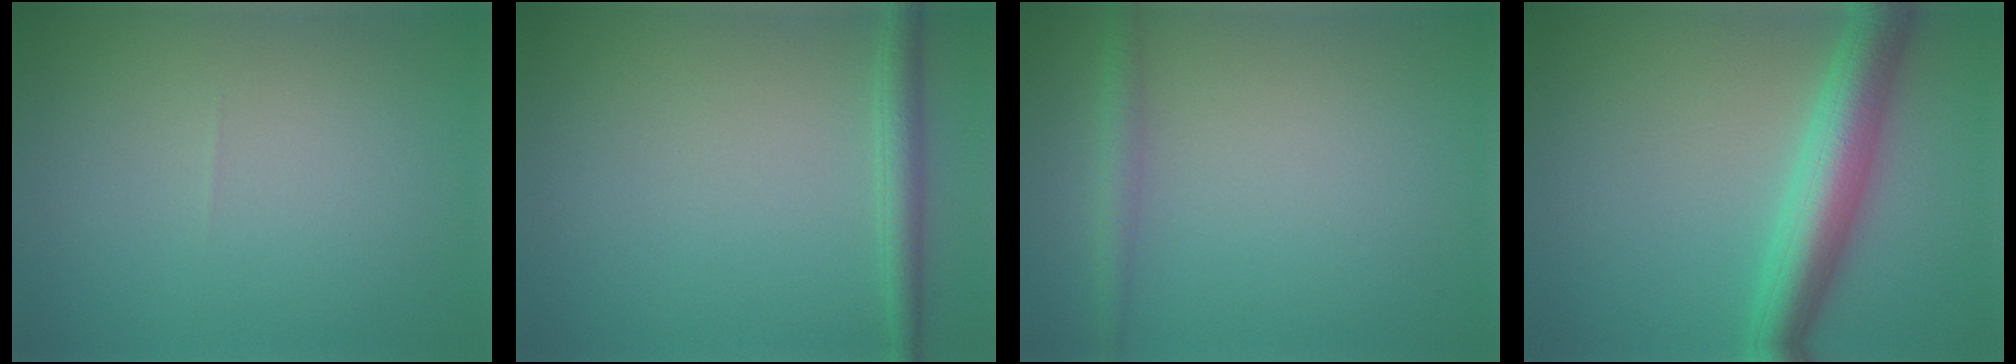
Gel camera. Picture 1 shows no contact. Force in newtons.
{"total": 2.0, "press": 2.0, "slide": 0.1}
{"total": 1.6, "press": 1.6, "slide": 0.1}
{"total": 6.1, "press": 6.1, "slide": 0.1}